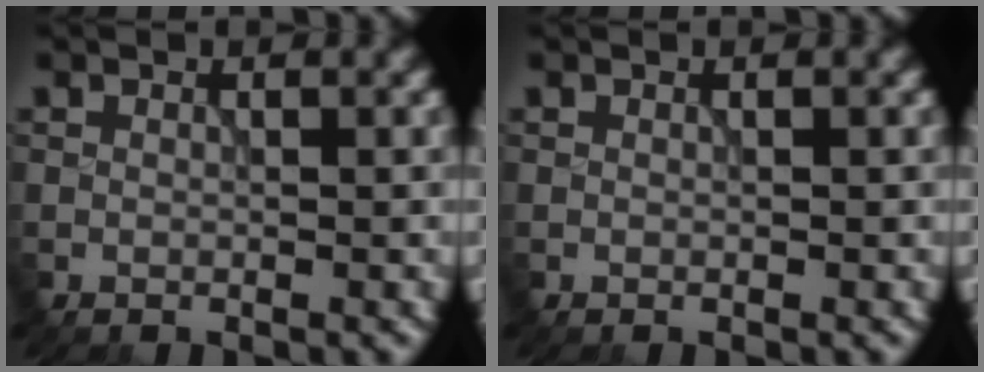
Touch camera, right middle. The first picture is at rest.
{"total": 0.0}